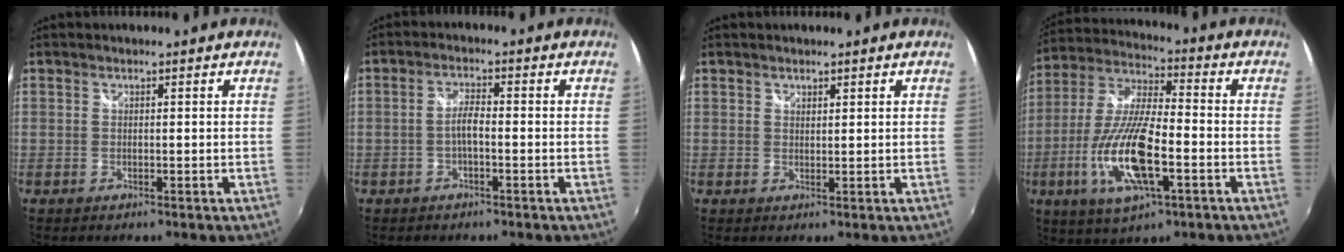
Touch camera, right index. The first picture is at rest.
{"total": 2.7, "force": [-1.1, 0.6, 2.4], "torque": [-0.052, 0.008, -0.023]}
{"total": 0.9, "force": [0.8, 0.5, 0.2], "torque": [-0.001, 0.000, 0.013]}
{"total": 17.2, "force": [-5.7, 5.4, 15.3], "torque": [-0.321, -0.018, -0.107]}